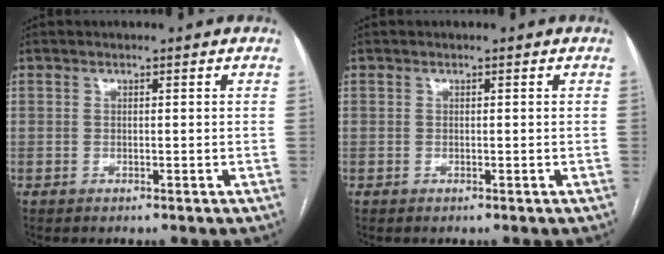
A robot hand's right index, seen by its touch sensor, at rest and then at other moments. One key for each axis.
{"total": 0.0}